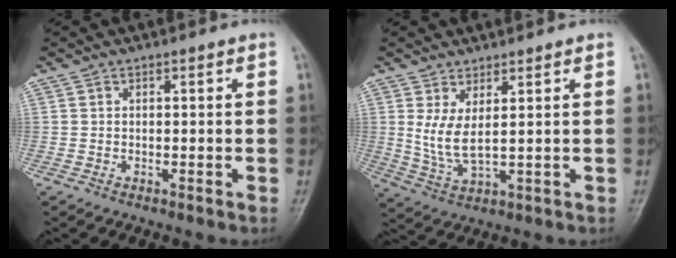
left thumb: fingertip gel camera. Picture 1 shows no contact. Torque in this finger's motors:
{"motor_torque": [-0.04, 0.40, 0.87, -0.17, 0.28]}